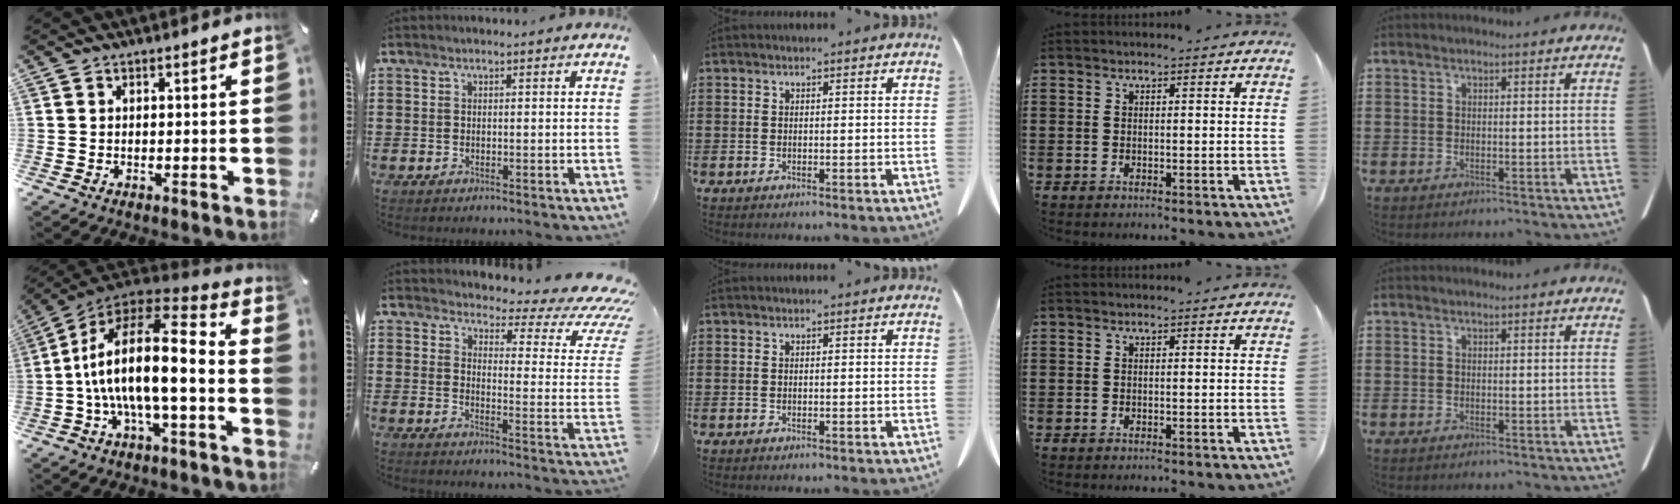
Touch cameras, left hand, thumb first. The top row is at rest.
{"thumb": {"total": 17.4, "force": [-3.2, 5.9, 16.0], "torque": [-0.295, -0.007, -0.058]}, "index": {"total": 5.4, "force": [4.1, 1.6, 3.1], "torque": [-0.056, -0.035, 0.064]}}